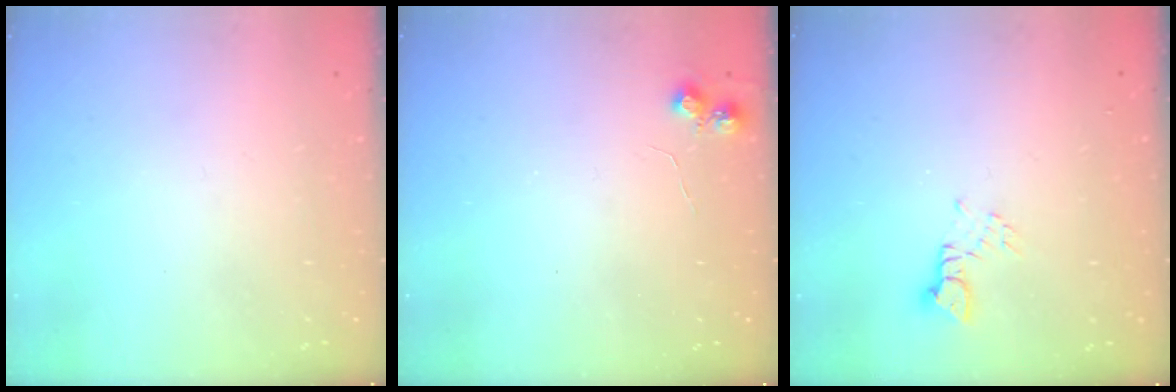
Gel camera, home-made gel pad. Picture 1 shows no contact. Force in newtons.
{"total": 5.1, "press": 5.0, "slide": 0.9}
{"total": 2.2, "press": 2.2, "slide": 0.1}